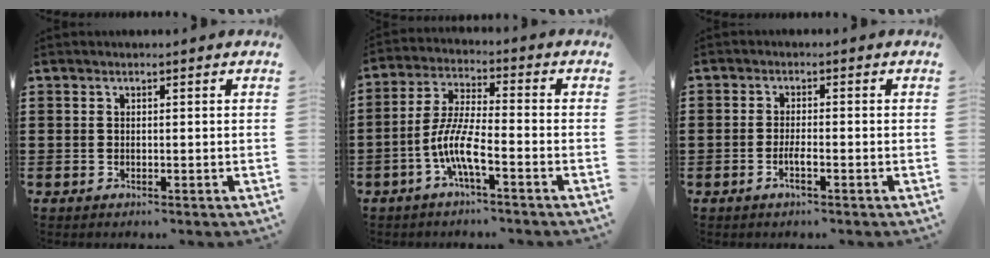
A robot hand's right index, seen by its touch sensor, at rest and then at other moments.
{"total": 7.6, "force": [-3.5, 1.1, 6.6], "torque": [-0.158, -0.015, -0.074]}
{"total": 2.1, "force": [-1.0, 0.2, 1.8], "torque": [-0.041, -0.007, -0.018]}